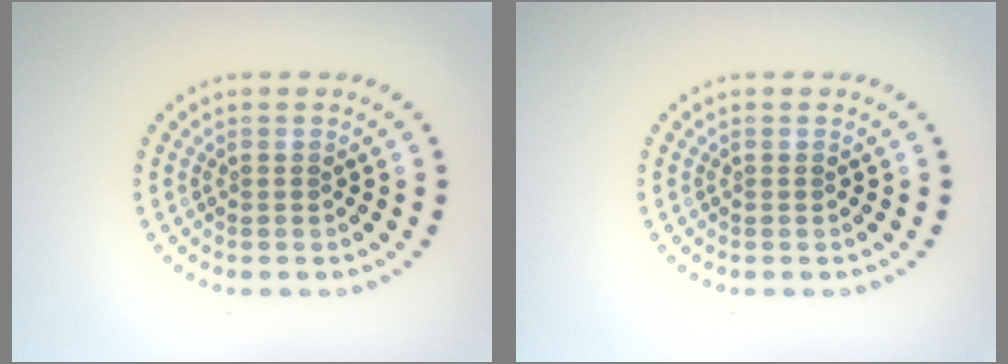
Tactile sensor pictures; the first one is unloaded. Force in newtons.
{"total": 0.0}